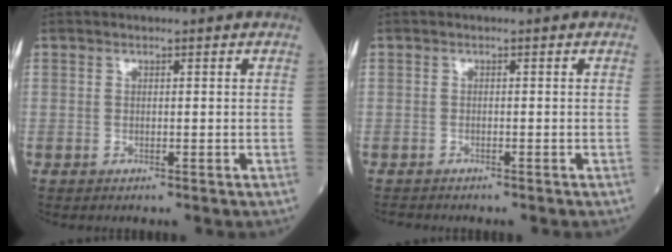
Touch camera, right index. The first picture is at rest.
{"total": 1.3, "force": [-1.3, 0.2, -0.1], "torque": [0.001, -0.003, -0.022]}